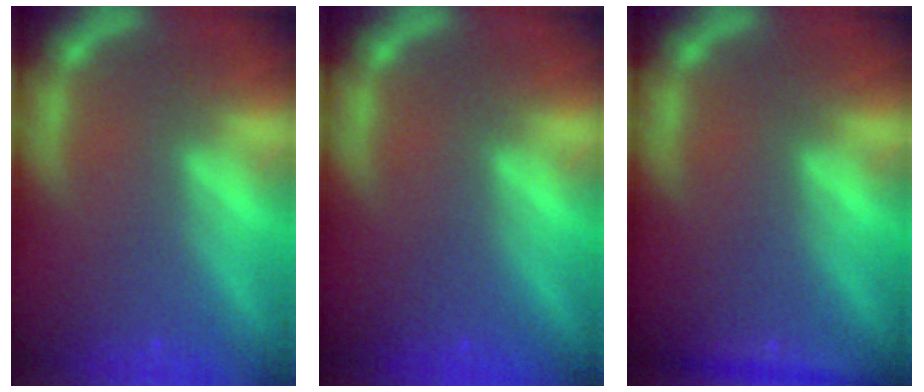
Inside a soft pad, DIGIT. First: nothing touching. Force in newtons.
{"total": 0.0}
{"total": 1.9}